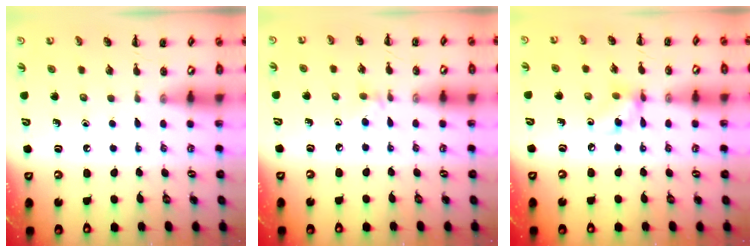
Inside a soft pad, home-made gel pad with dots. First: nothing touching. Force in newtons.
{"total": 3.8, "press": 3.4, "slide": 1.5}
{"total": 7.0, "press": 6.9, "slide": 0.3}